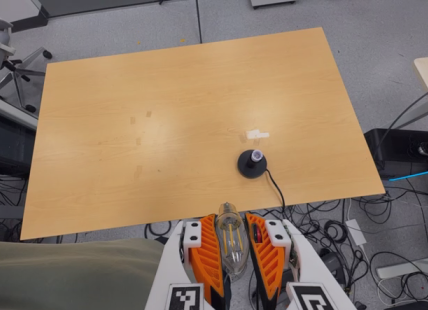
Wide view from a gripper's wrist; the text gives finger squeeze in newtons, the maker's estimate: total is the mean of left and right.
{"total": 19.6, "left": 21.1, "right": 18.1}